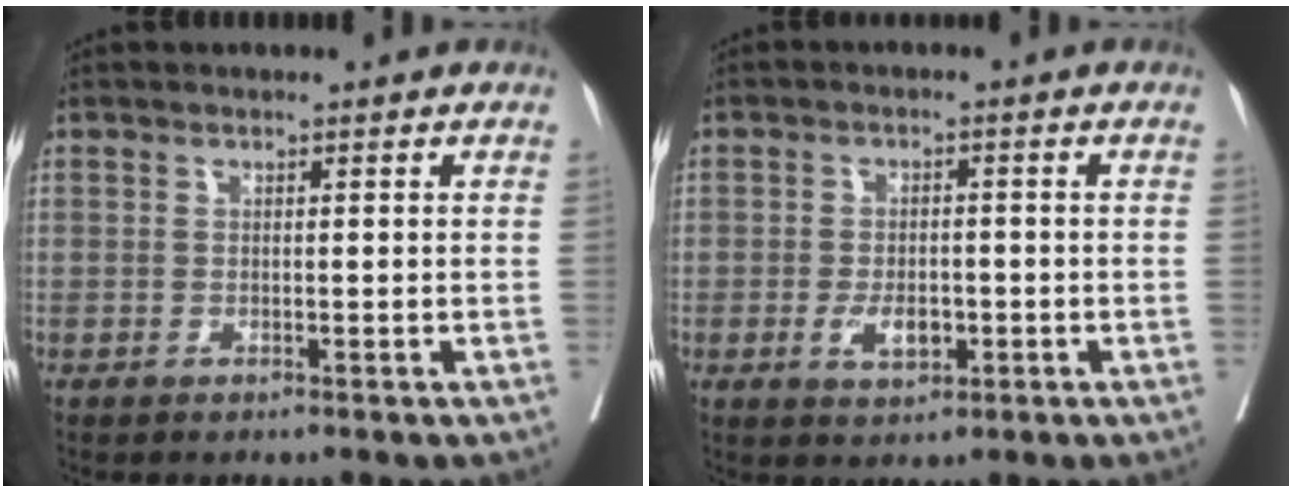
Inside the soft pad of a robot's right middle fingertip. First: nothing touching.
{"total": 4.3, "force": [-1.4, 2.3, 3.4], "torque": [-0.058, 0.000, -0.016]}